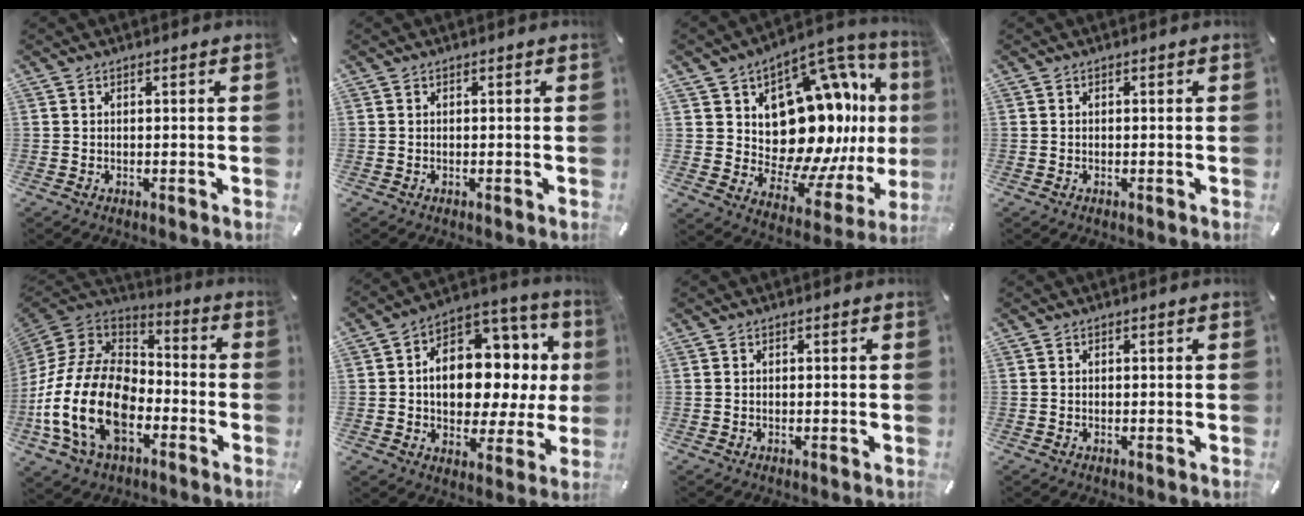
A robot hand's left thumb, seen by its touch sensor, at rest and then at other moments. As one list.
[{"total": 0.0}, {"total": 23.3, "force": [4.6, 16.8, 15.5], "torque": [-0.245, -0.070, 0.123]}, {"total": 0.0}, {"total": 22.9, "force": [-8.6, 14.9, 15.1], "torque": [-0.326, 0.043, -0.144]}, {"total": 15.0, "force": [0.8, 10.9, 10.3], "torque": [-0.156, -0.018, 0.018]}, {"total": 0.0}, {"total": 0.0}]